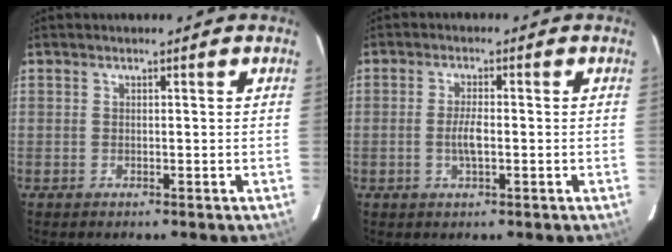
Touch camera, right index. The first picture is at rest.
{"total": 3.5, "force": [-0.8, 1.1, 3.2], "torque": [-0.065, 0.000, -0.016]}